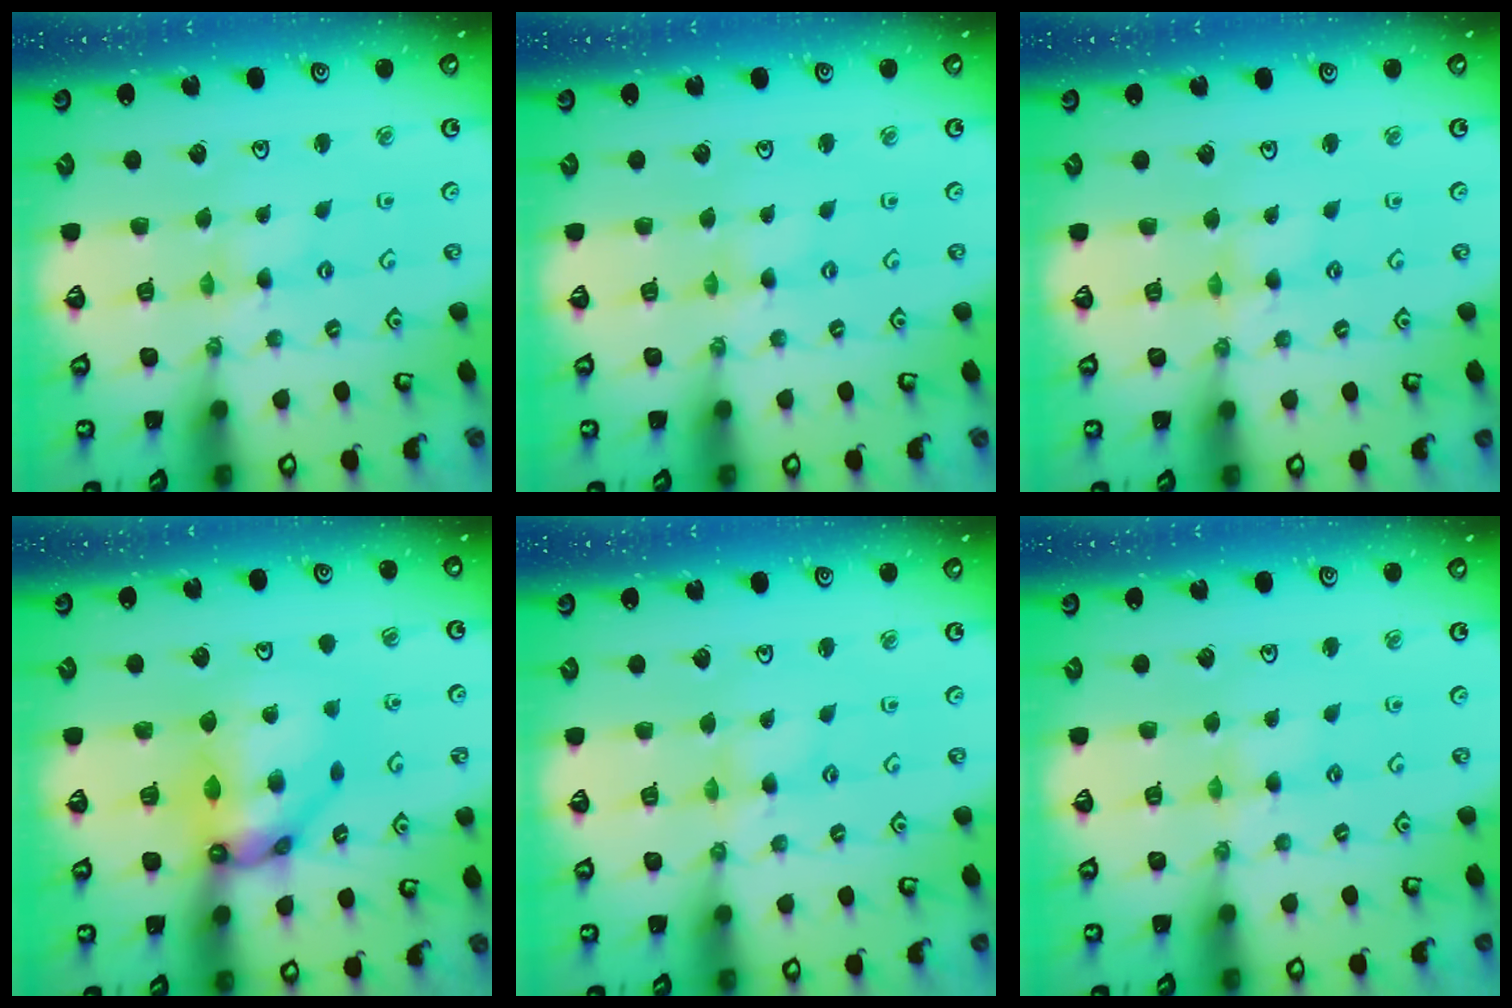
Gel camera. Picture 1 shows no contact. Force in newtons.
{"total": 0.0}
{"total": 1.5, "press": 1.4, "slide": 0.3}
{"total": 12.9, "press": 12.8, "slide": 1.2}
{"total": 2.4, "press": 2.3, "slide": 0.4}
{"total": 3.0, "press": 2.9, "slide": 0.4}